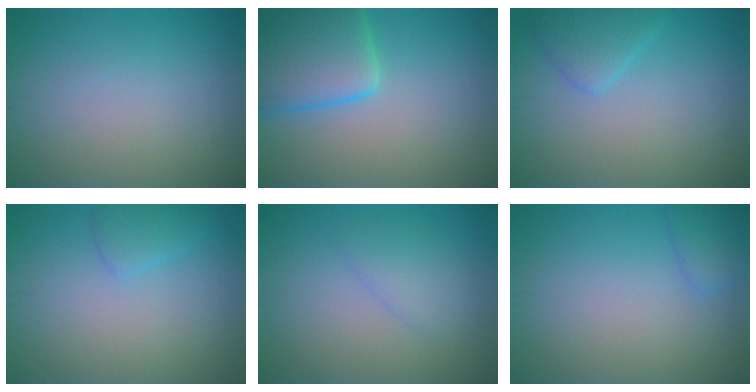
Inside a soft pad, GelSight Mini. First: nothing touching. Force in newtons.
{"total": 6.9, "press": 6.9, "slide": 0.5}
{"total": 2.3, "press": 2.3, "slide": 0.1}
{"total": 1.5, "press": 1.5, "slide": 0.0}
{"total": 1.9, "press": 1.9, "slide": 0.1}
{"total": 1.5, "press": 1.5, "slide": 0.2}